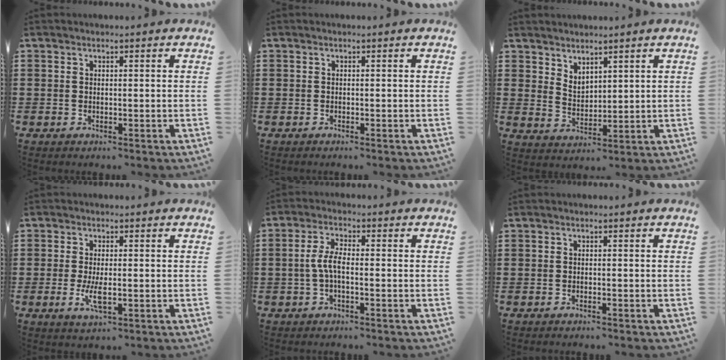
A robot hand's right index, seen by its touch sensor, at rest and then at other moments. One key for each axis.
{"total": 0.0}
{"total": 3.0, "fx": 2.8, "fy": 1.1, "fz": 0.2, "tx": -0.012, "ty": -0.003, "tz": 0.054}
{"total": 3.9, "fx": -0.9, "fy": 1.3, "fz": 3.6, "tx": -0.083, "ty": -0.009, "tz": -0.019}
{"total": 4.1, "fx": -0.8, "fy": 1.3, "fz": 3.9, "tx": -0.091, "ty": -0.002, "tz": -0.022}
{"total": 0.5, "fx": -0.5, "fy": 0.0, "fz": 0.2, "tx": -0.005, "ty": -0.002, "tz": -0.010}